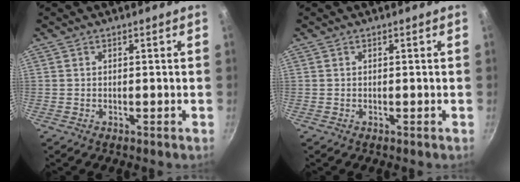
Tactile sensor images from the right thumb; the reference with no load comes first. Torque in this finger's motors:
{"motor_torque": [-0.10, 0.33, 0.45, -0.37, -0.02]}